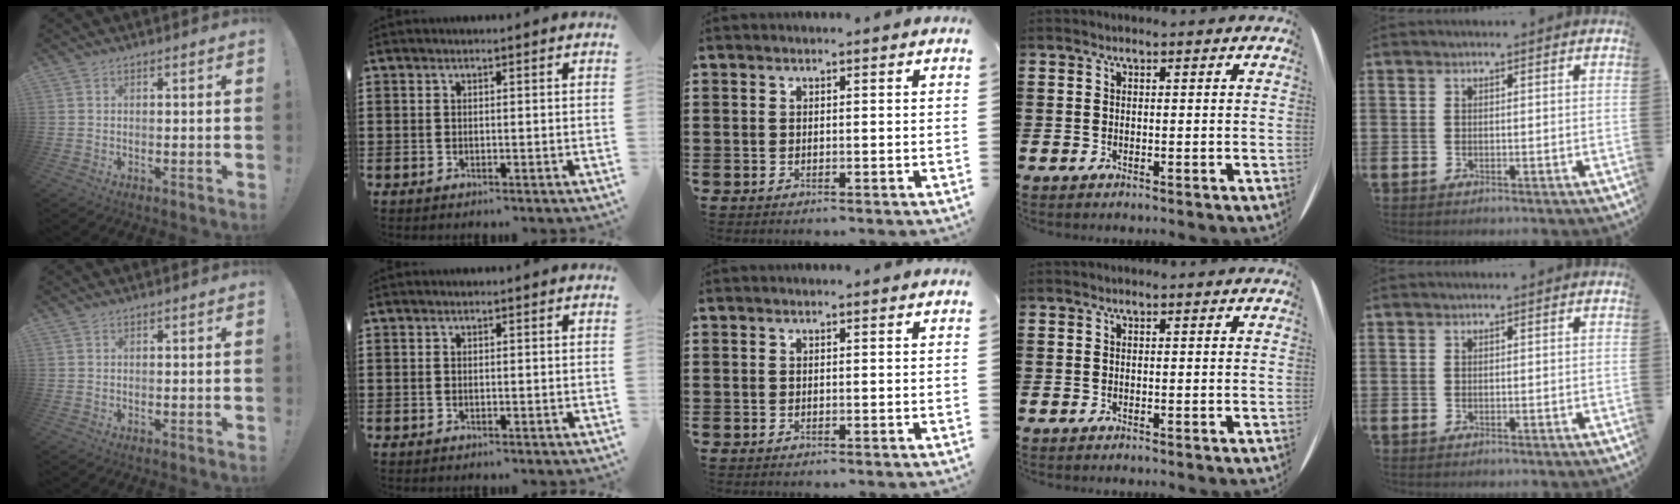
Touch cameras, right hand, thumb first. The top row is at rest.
{}